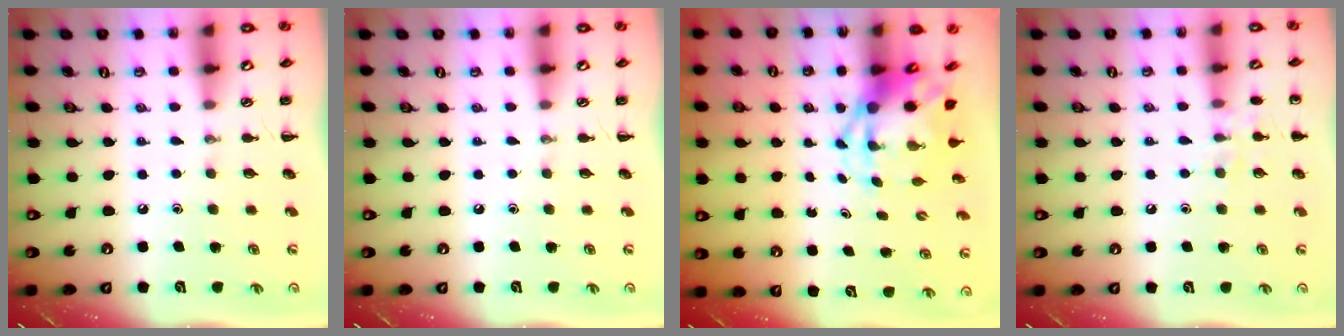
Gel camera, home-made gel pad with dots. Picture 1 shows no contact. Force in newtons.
{"total": 0.0}
{"total": 4.5, "press": 4.3, "slide": 1.2}
{"total": 7.4, "press": 7.1, "slide": 1.9}